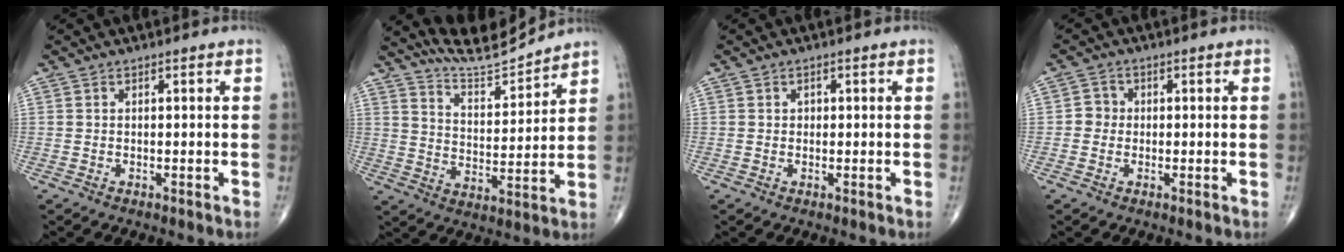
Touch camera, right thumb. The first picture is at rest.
{"total": 9.5, "force": [9.4, 0.3, 1.4], "torque": [-0.016, -0.065, 0.175]}
{"total": 0.8, "force": [0.1, 0.7, 0.4], "torque": [0.000, 0.002, 0.001]}
{"total": 2.5, "force": [-0.3, 2.3, 0.7], "torque": [0.004, 0.008, -0.011]}